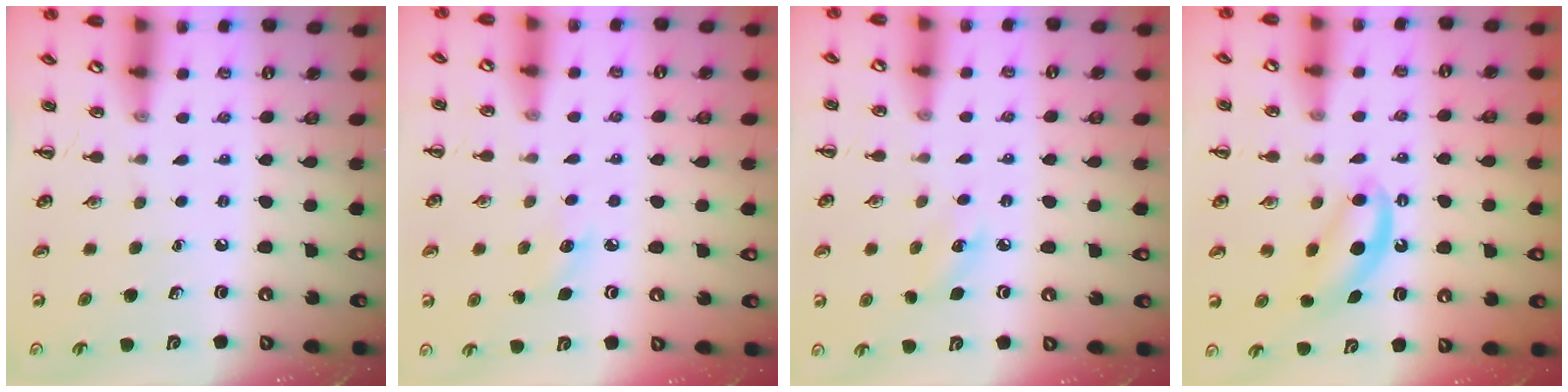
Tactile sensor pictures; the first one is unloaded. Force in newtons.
{"total": 5.3, "press": 5.1, "slide": 1.5}
{"total": 5.3, "press": 5.1, "slide": 1.5}
{"total": 5.4, "press": 5.4, "slide": 0.9}